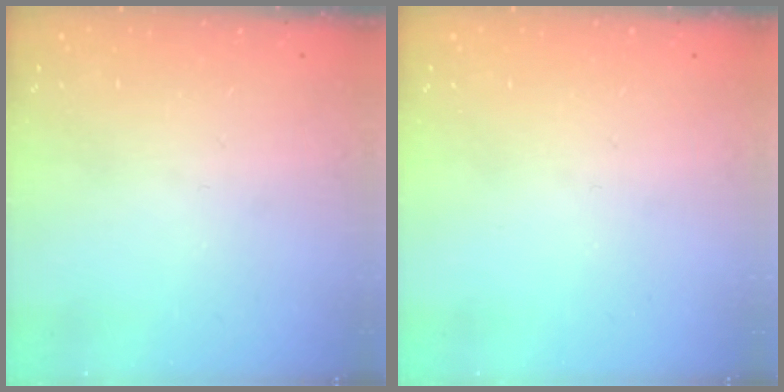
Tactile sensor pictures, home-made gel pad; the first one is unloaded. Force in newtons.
{"total": 0.0}